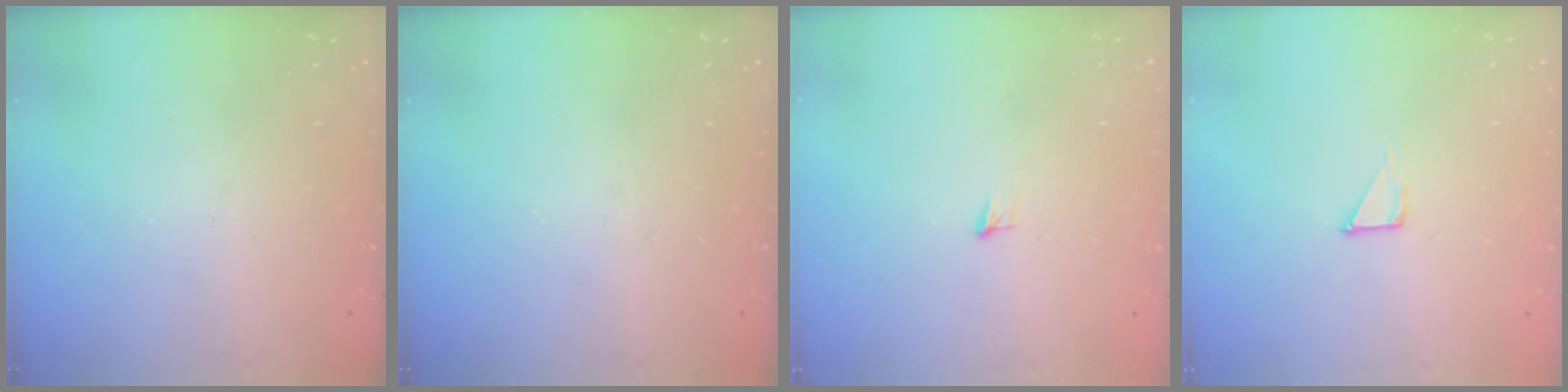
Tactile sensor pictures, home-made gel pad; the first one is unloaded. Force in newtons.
{"total": 0.0}
{"total": 3.9, "press": 3.8, "slide": 0.9}
{"total": 2.3, "press": 2.3, "slide": 0.1}